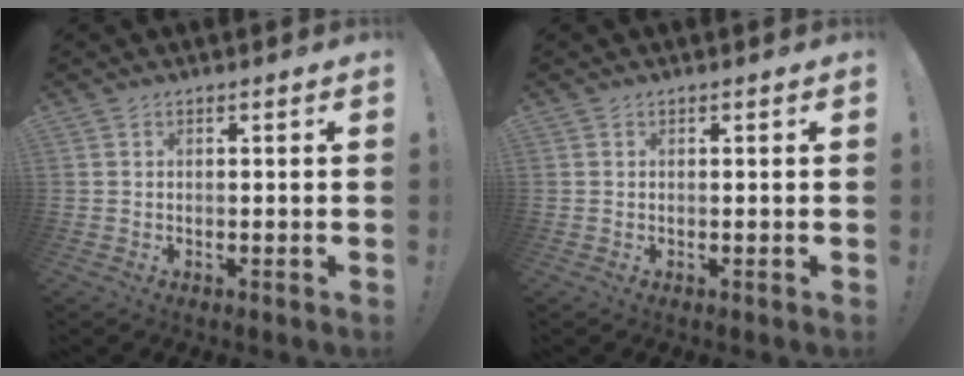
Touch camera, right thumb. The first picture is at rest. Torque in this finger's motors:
{"motor_torque": [0.05, -0.06, -0.23, 0.18, 0.01]}